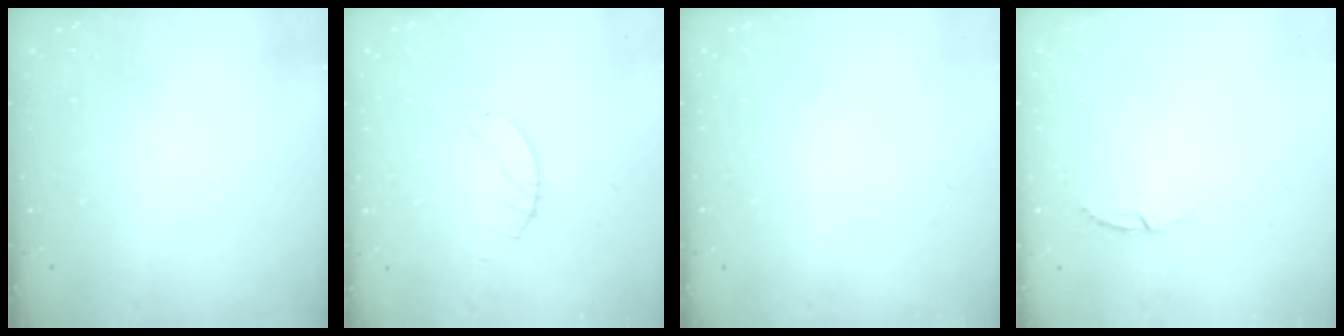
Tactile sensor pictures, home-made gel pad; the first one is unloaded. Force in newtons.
{"total": 2.9, "press": 2.9, "slide": 0.4}
{"total": 0.0}
{"total": 3.9, "press": 3.8, "slide": 0.4}